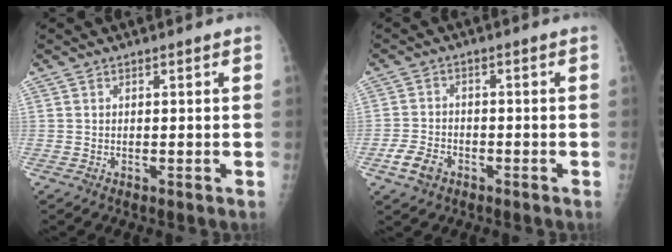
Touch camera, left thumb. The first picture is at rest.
{"total": 4.9, "force": [-2.5, 3.4, 2.4], "torque": [-0.044, 0.013, -0.044]}